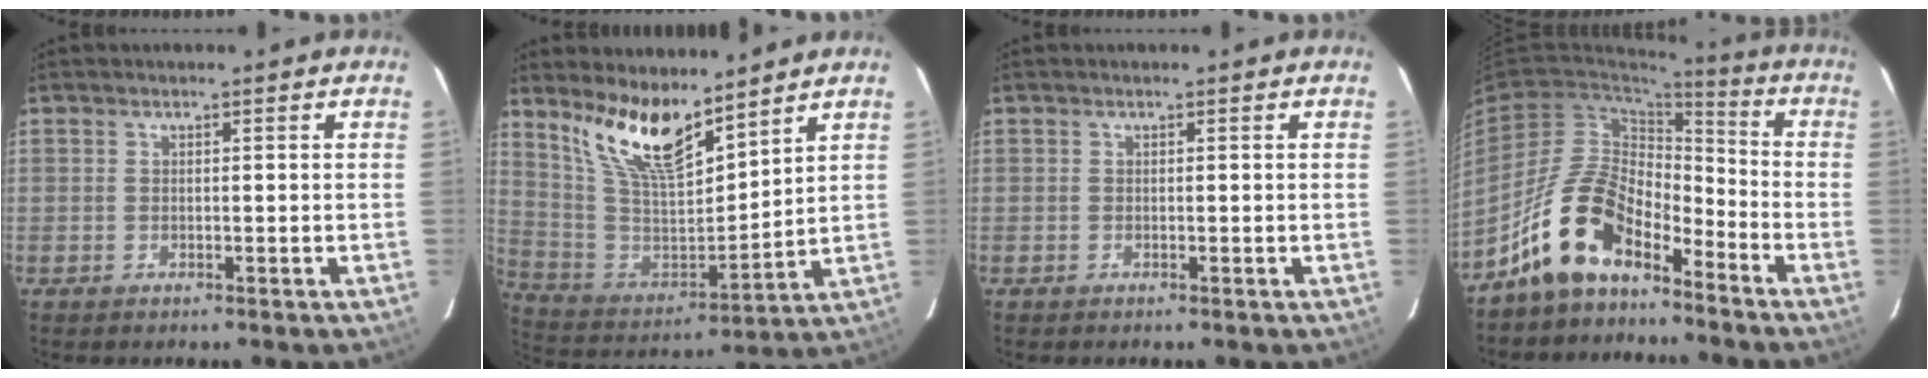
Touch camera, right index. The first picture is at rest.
{"total": 15.1, "force": [11.1, 4.6, 9.2], "torque": [-0.183, -0.008, 0.224]}
{"total": 0.0}
{"total": 13.6, "force": [-9.8, 6.0, 7.2], "torque": [-0.143, 0.021, -0.185]}